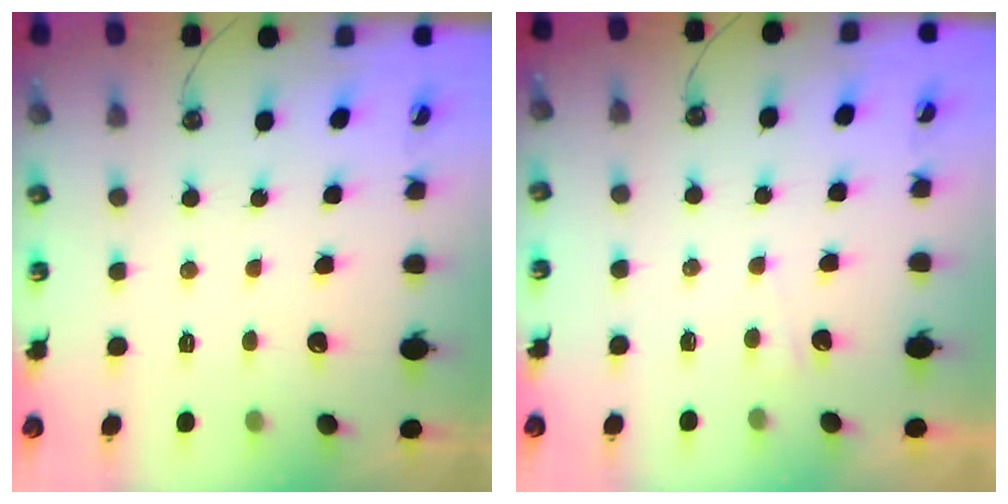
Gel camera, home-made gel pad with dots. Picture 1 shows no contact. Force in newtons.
{"total": 1.4, "press": 1.3, "slide": 0.3}